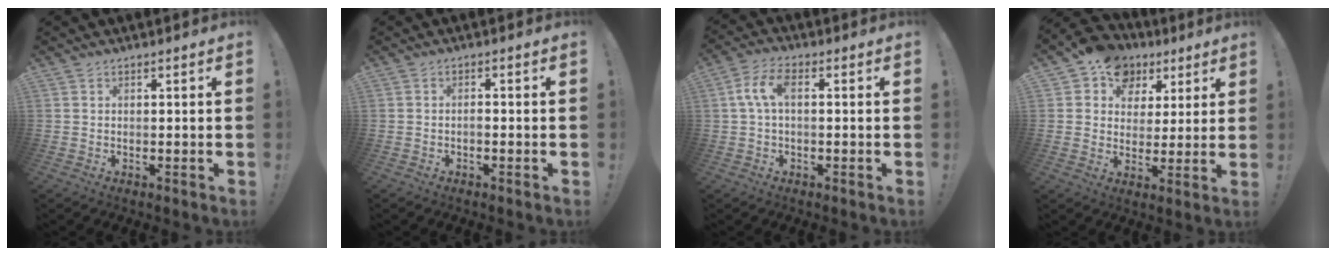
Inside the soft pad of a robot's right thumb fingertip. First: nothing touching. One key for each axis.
{"total": 1.2, "fx": -0.9, "fy": 0.2, "fz": 0.7, "tx": -0.017, "ty": 0.004, "tz": -0.014}
{"total": 7.4, "fx": 0.7, "fy": 3.6, "fz": 6.4, "tx": -0.137, "ty": 0.007, "tz": 0.014}
{"total": 10.8, "fx": 6.1, "fy": 8.4, "fz": 3.1, "tx": -0.055, "ty": -0.032, "tz": 0.119}